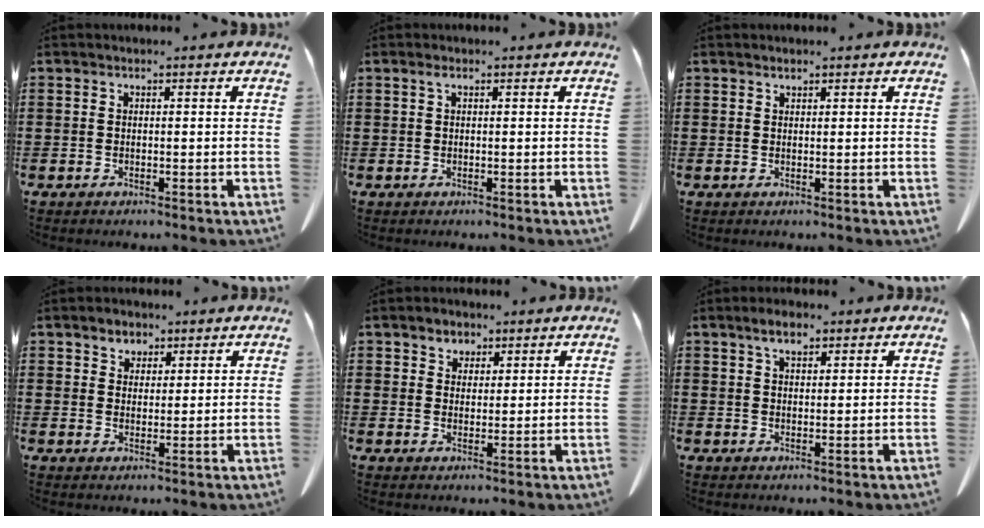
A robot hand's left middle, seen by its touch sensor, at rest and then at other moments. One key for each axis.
{"total": 0.9, "fx": 0.4, "fy": 0.2, "fz": 0.8, "tx": -0.017, "ty": 0.003, "tz": 0.006}
{"total": 0.6, "fx": 0.6, "fy": 0.2, "fz": 0.1, "tx": -0.005, "ty": -0.001, "tz": 0.012}
{"total": 2.9, "fx": 2.2, "fy": 1.9, "fz": 0.7, "tx": -0.022, "ty": 0.009, "tz": 0.040}
{"total": 2.8, "fx": 2.0, "fy": 1.9, "fz": 0.2, "tx": -0.016, "ty": 0.009, "tz": 0.037}
{"total": 3.5, "fx": 2.4, "fy": 1.4, "fz": 2.1, "tx": -0.038, "ty": 0.003, "tz": 0.042}